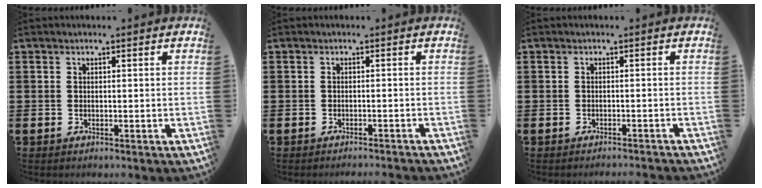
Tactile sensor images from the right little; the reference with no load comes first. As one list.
[{"total": 0.7, "force": [-0.7, -0.2, 0.0], "torque": [0.000, 0.000, -0.015]}, {"total": 0.7, "force": [-0.7, -0.2, 0.0], "torque": [0.000, 0.000, -0.015]}]